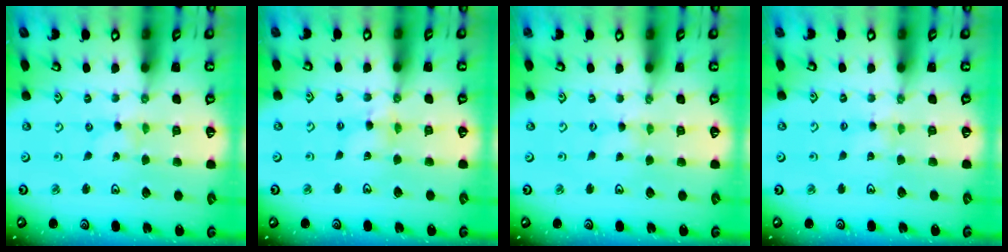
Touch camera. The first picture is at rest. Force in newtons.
{"total": 3.9, "press": 3.9, "slide": 0.3}
{"total": 0.0}
{"total": 3.3, "press": 3.3, "slide": 0.4}